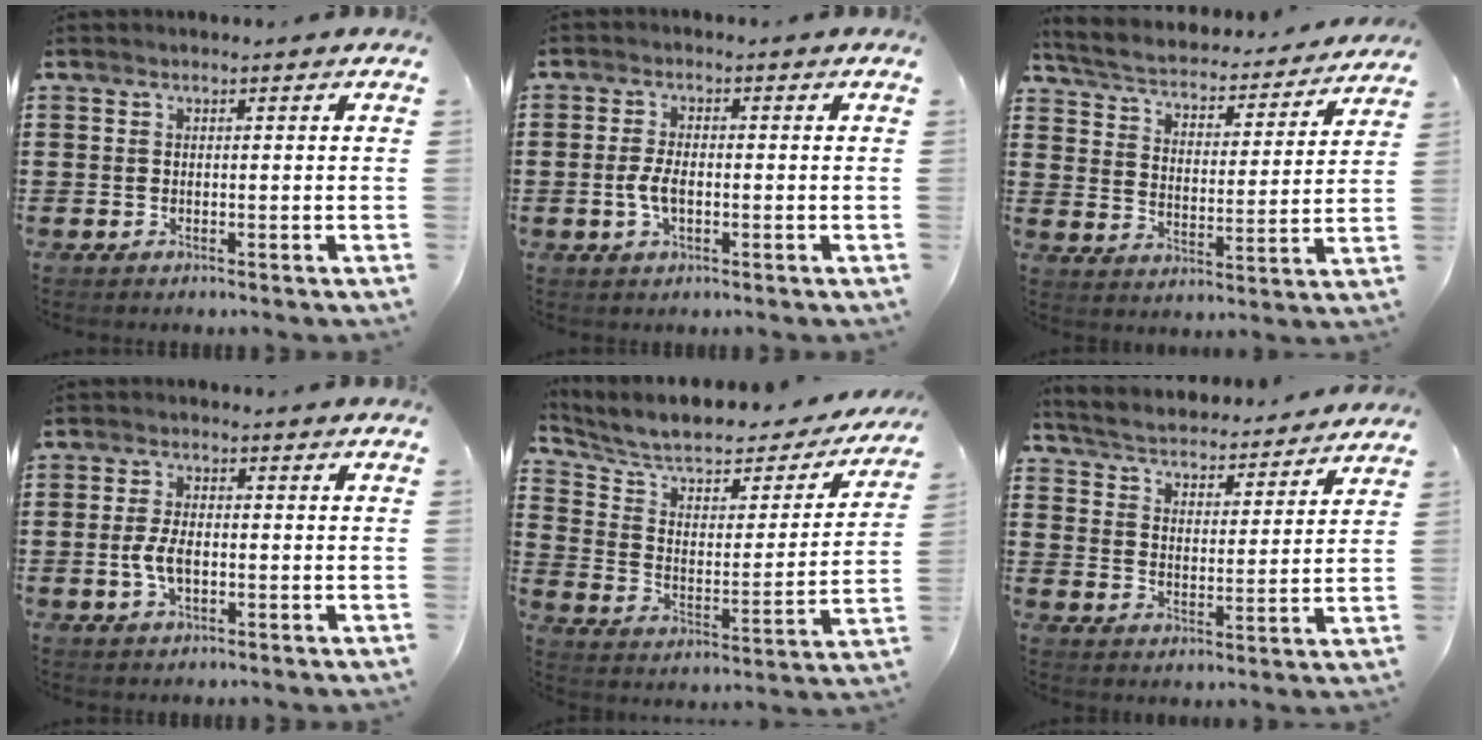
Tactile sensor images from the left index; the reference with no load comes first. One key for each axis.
{"total": 3.8, "fx": -0.7, "fy": 1.7, "fz": 3.3, "tx": -0.083, "ty": -0.005, "tz": -0.018}
{"total": 3.6, "fx": 3.5, "fy": 0.4, "fz": 0.9, "tx": -0.038, "ty": -0.030, "tz": 0.051}
{"total": 4.3, "fx": -0.6, "fy": 2.0, "fz": 3.8, "tx": -0.090, "ty": -0.003, "tz": -0.017}
{"total": 7.7, "fx": 6.2, "fy": 2.8, "fz": 3.6, "tx": -0.092, "ty": -0.040, "tz": 0.102}
{"total": 3.8, "fx": 3.8, "fy": -0.1, "fz": 0.2, "tx": -0.026, "ty": -0.033, "tz": 0.059}